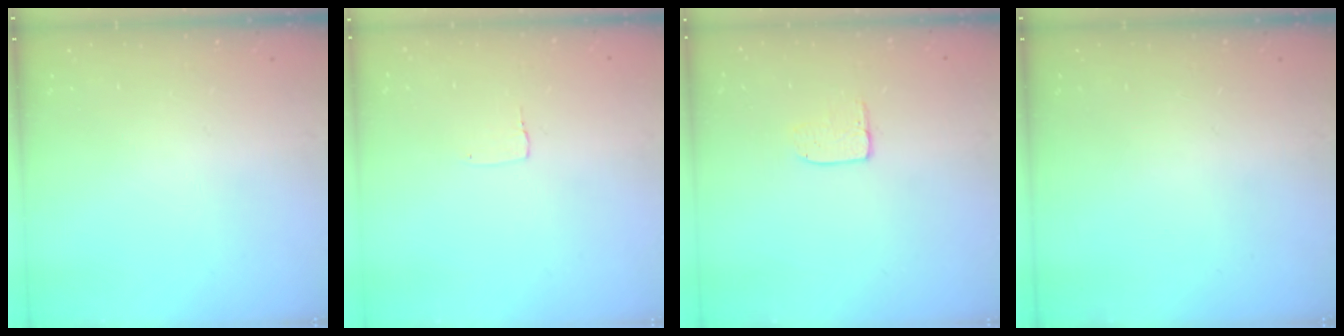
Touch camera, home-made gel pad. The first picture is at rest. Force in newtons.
{"total": 3.3, "press": 3.3, "slide": 0.1}
{"total": 6.1, "press": 6.1, "slide": 0.4}
{"total": 0.0}